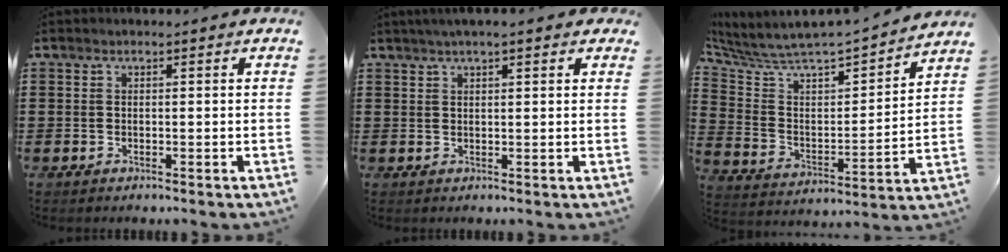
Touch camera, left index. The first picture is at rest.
{"total": 2.5, "force": [1.8, 0.2, 1.6], "torque": [-0.036, 0.006, 0.032]}
{"total": 5.0, "force": [4.7, 1.3, 1.4], "torque": [-0.059, -0.052, 0.072]}